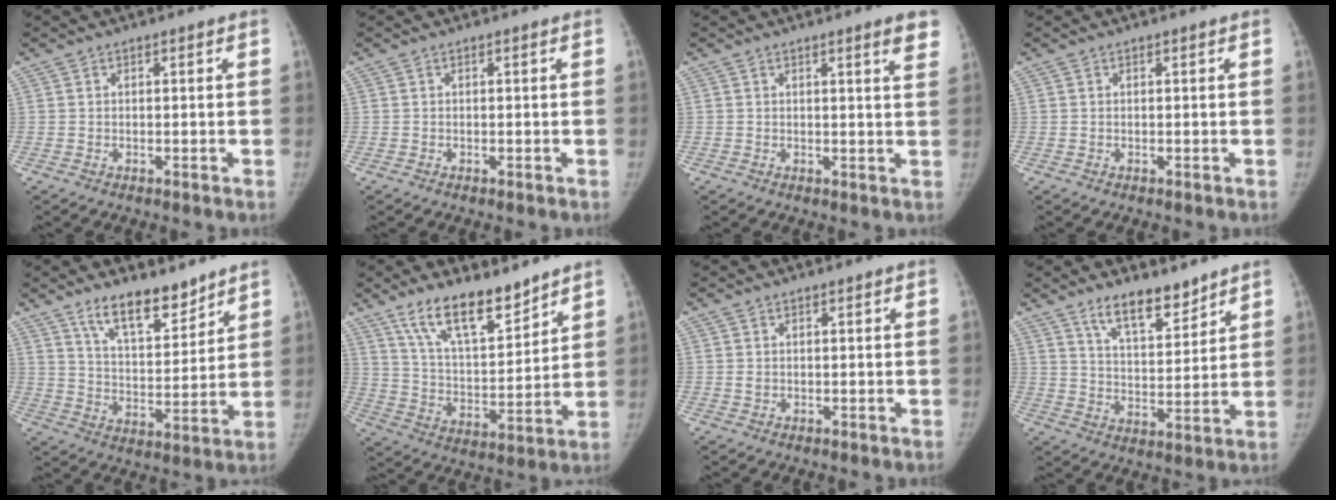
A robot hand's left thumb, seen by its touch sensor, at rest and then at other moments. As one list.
[{"total": 0.0}, {"total": 4.4, "force": [3.0, 0.4, 3.1], "torque": [-0.027, -0.013, 0.030]}, {"total": 0.0}, {"total": 11.9, "force": [8.9, 4.5, 6.5], "torque": [-0.079, -0.068, 0.159]}, {"total": 14.5, "force": [10.8, 5.1, 8.2], "torque": [-0.111, -0.073, 0.201]}, {"total": 0.9, "force": [0.4, 0.7, 0.4], "torque": [-0.001, -0.002, 0.007]}, {"total": 10.1, "force": [7.6, 3.7, 5.4], "torque": [-0.065, -0.062, 0.137]}]